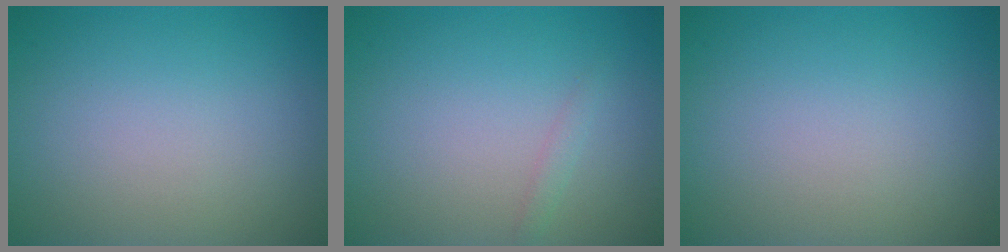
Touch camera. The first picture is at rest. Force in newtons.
{"total": 0.7, "press": 0.7, "slide": 0.1}
{"total": 0.0}